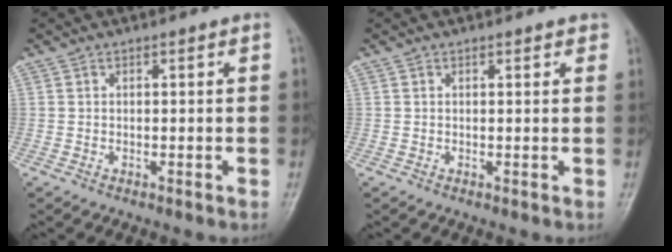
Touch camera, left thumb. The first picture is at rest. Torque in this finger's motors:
{"motor_torque": [-0.09, 0.01, -0.05, -0.10, 0.02]}